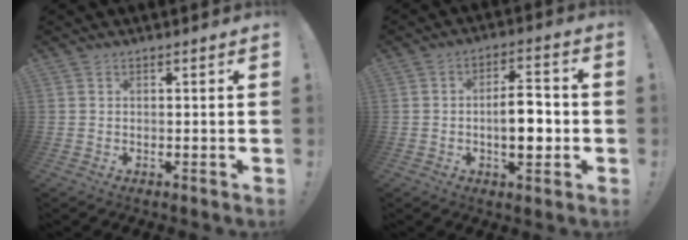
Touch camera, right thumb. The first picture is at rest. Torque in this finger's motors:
{"motor_torque": [-0.02, 0.27, 0.04, -0.01, 0.07]}